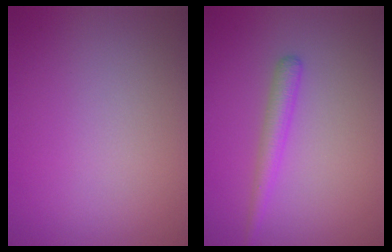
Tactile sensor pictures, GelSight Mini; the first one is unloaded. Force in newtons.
{"total": 2.0, "press": 2.0, "slide": 0.1}